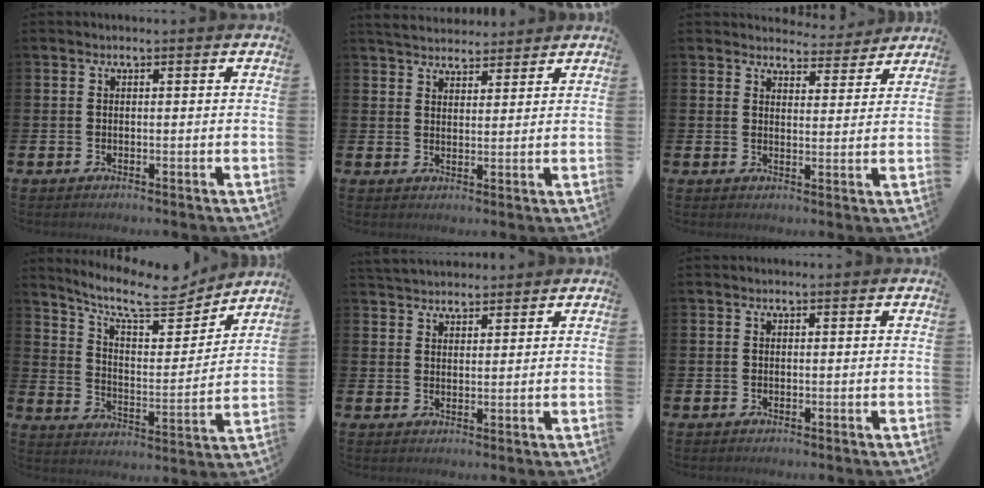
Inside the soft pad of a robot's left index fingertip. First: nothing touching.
{"total": 4.2, "force": [4.1, 1.0, 0.1], "torque": [-0.014, -0.019, 0.076]}
{"total": 4.0, "force": [3.9, 0.9, 0.0], "torque": [-0.004, -0.031, 0.068]}
{"total": 9.7, "force": [8.5, 2.4, 3.9], "torque": [-0.092, -0.064, 0.144]}
{"total": 3.3, "force": [3.2, 0.8, 0.0], "torque": [-0.009, -0.012, 0.060]}
{"total": 0.0}